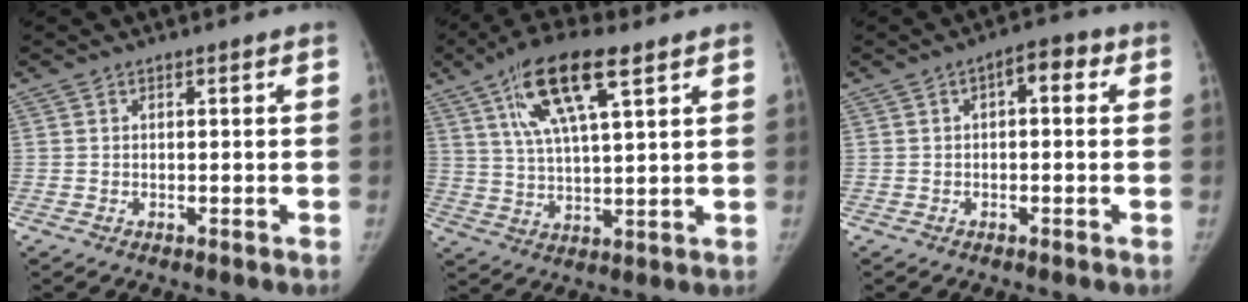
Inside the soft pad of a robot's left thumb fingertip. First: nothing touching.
{"total": 14.2, "force": [7.1, 4.2, 11.5], "torque": [-0.209, -0.011, 0.129]}
{"total": 4.5, "force": [1.0, 2.2, 3.8], "torque": [-0.040, 0.020, 0.005]}